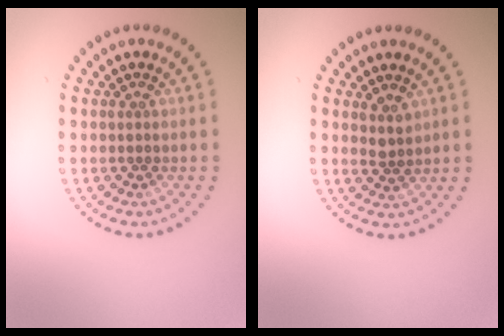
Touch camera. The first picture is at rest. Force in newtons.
{"total": 1.7, "press": 1.4, "slide": 0.9}